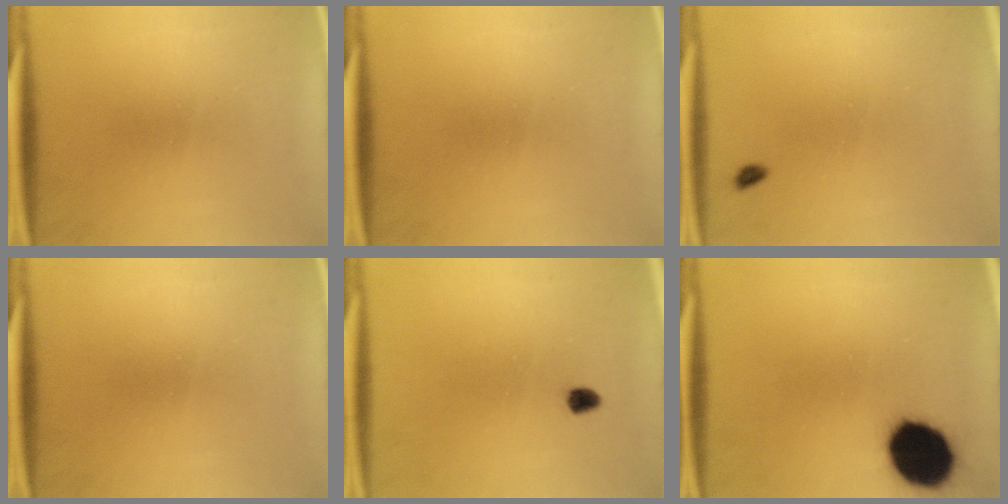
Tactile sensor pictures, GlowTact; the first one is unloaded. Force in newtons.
{"total": 0.0}
{"total": 1.1}
{"total": 0.0}
{"total": 1.5}
{"total": 16.7}